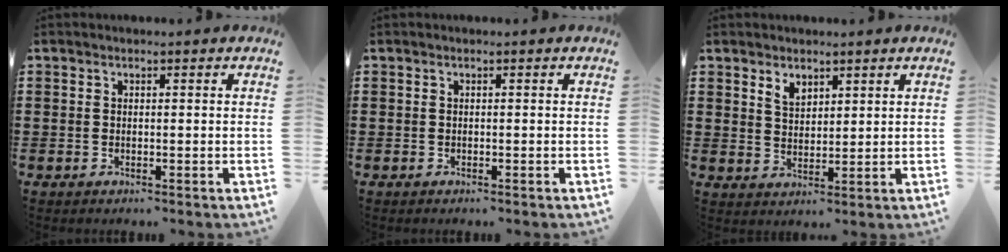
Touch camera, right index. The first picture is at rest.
{"total": 0.0}
{"total": 2.9, "force": [2.2, 1.6, 0.9], "torque": [-0.024, 0.004, 0.041]}